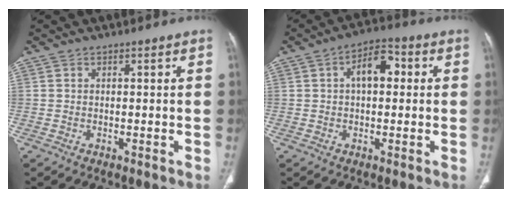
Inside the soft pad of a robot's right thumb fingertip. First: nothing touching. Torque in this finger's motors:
{"motor_torque": [0.91, 1.29, 0.56, 0.34, 0.03]}